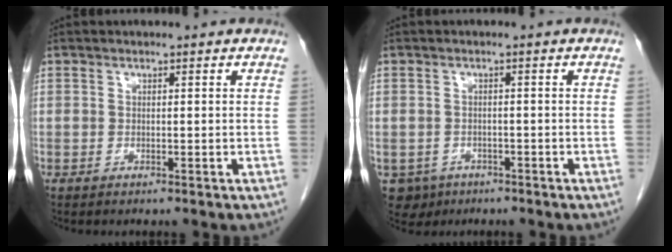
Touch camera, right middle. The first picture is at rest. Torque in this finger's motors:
{"motor_torque": [-0.18, 0.07, -0.04, -0.02]}